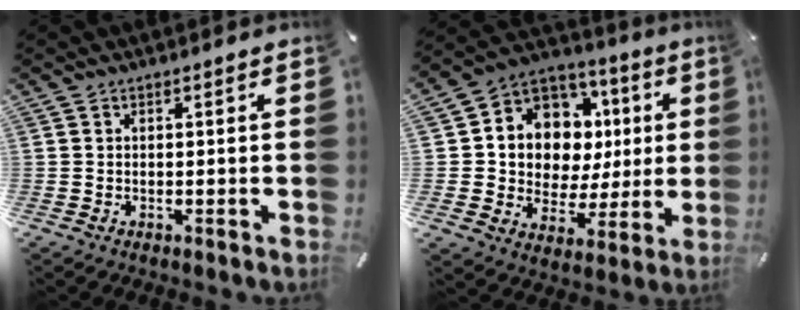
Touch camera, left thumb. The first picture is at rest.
{"total": 10.9, "force": [2.4, 10.1, 3.1], "torque": [-0.056, -0.030, 0.056]}